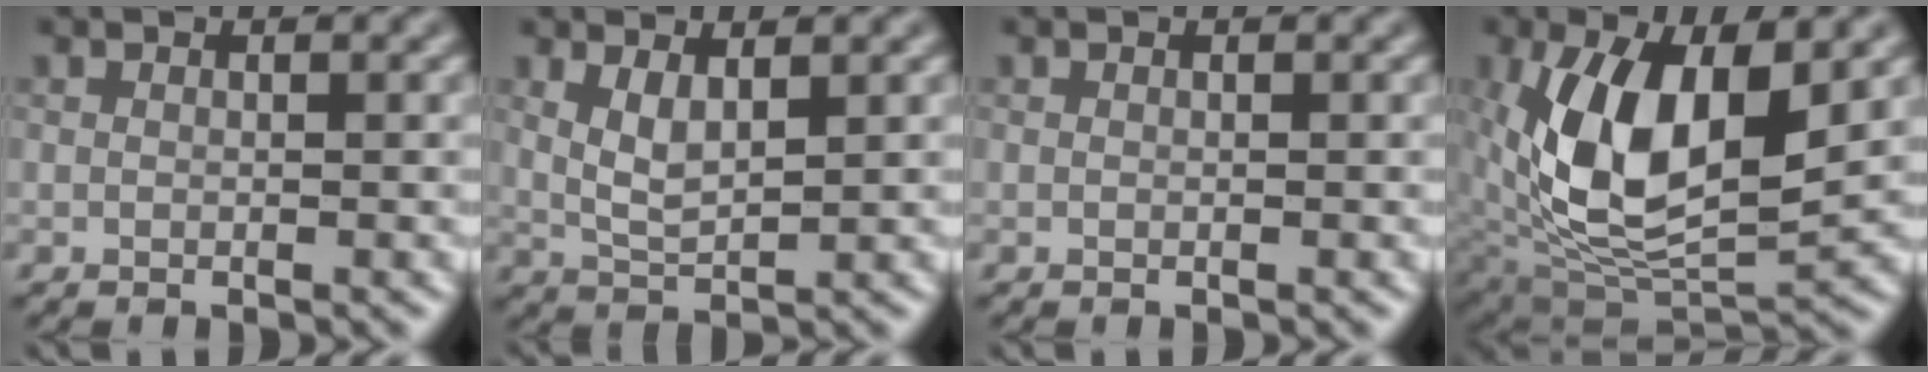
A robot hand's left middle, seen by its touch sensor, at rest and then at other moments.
{"total": 2.4, "force": [1.0, 0.8, 2.0], "torque": [-0.051, -0.007, 0.030]}
{"total": 0.0}
{"total": 10.3, "force": [1.6, 5.4, 8.6], "torque": [-0.172, -0.013, 0.035]}